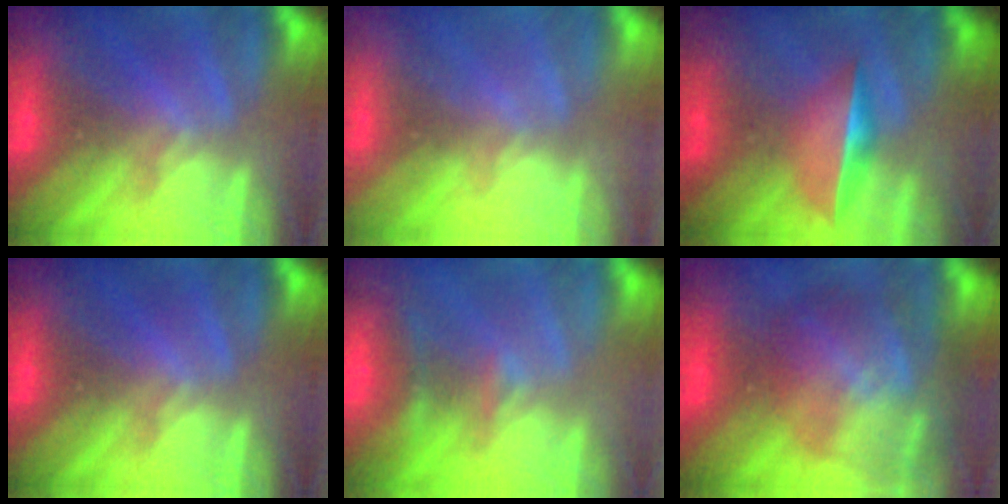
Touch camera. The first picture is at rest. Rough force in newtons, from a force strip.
{"total": 2.1}
{"total": 1.7}
{"total": 0.0}
{"total": 8.2}
{"total": 7.7}